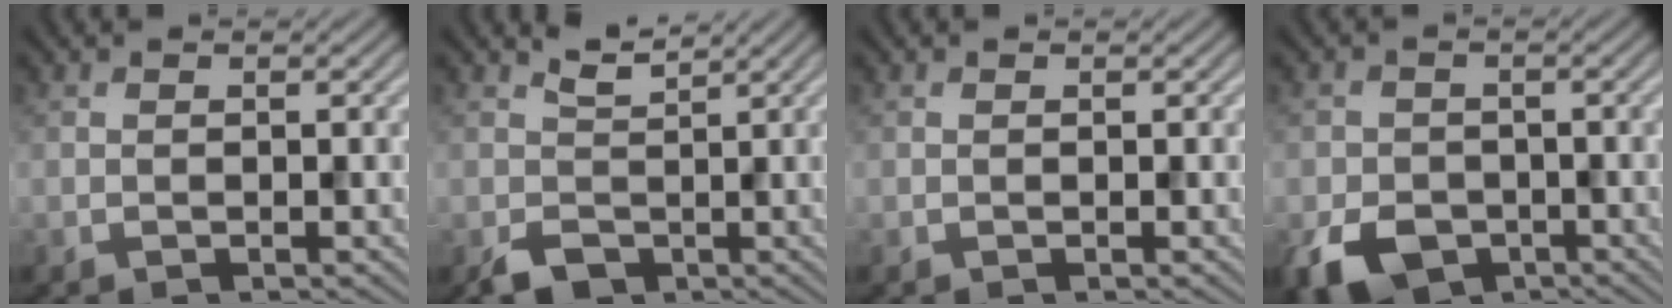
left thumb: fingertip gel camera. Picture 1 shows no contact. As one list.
[{"total": 2.8, "force": [0.2, 2.1, 1.8], "torque": [-0.037, -0.007, 0.009]}, {"total": 0.0}, {"total": 6.8, "force": [-3.3, 4.9, 3.3], "torque": [-0.074, -0.017, -0.065]}]